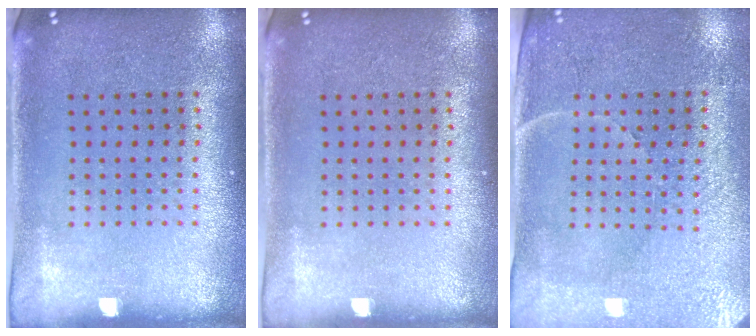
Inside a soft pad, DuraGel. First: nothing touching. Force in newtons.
{"total": 0.0}
{"total": 3.4, "press": 3.1, "slide": 1.3}